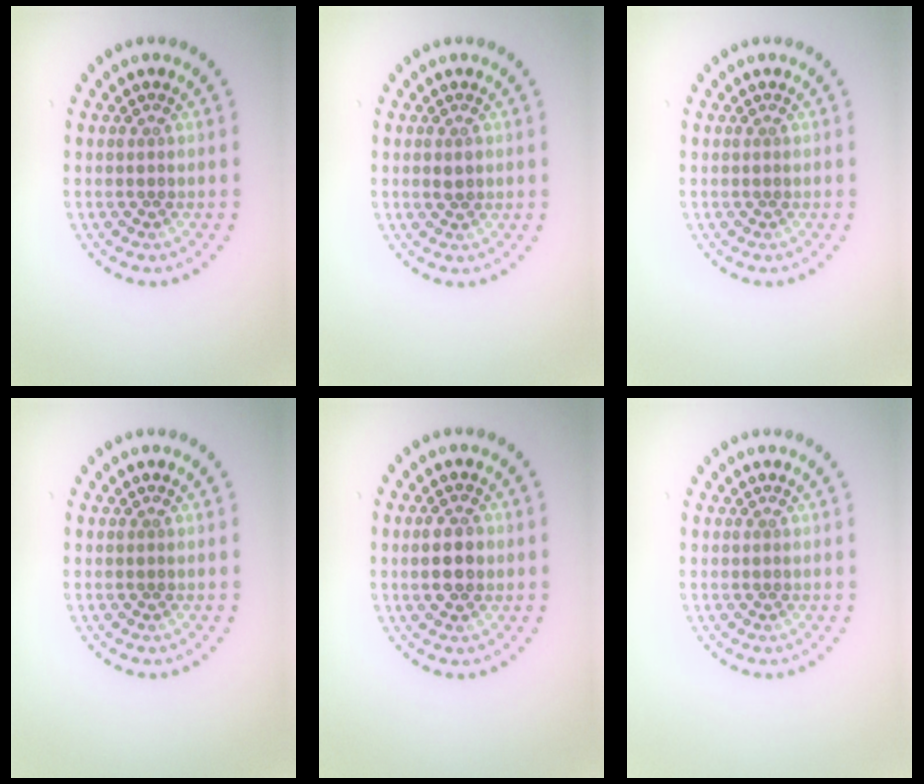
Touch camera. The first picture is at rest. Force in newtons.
{"total": 1.0, "press": 1.0, "slide": 0.1}
{"total": 0.0}
{"total": 0.0}
{"total": 2.8, "press": 2.8, "slide": 0.1}
{"total": 0.0}